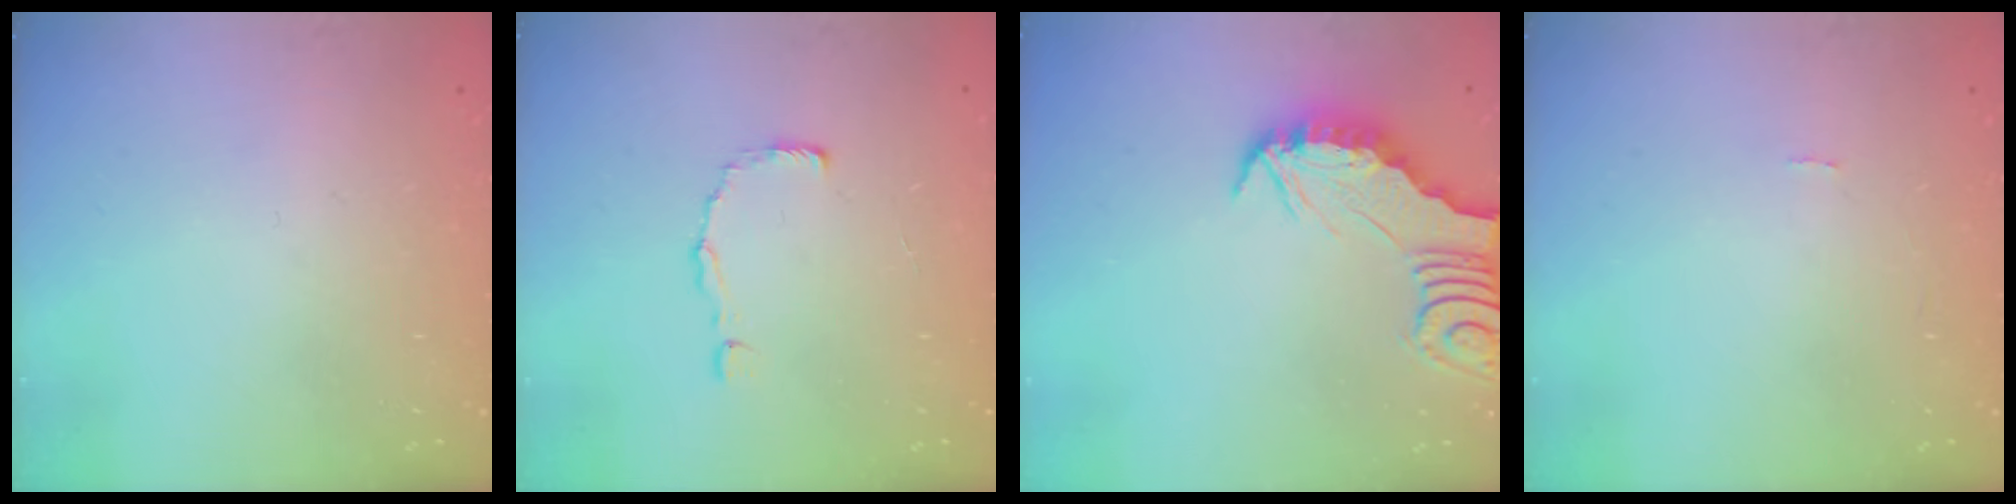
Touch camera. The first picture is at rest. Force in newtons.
{"total": 2.0, "press": 2.0, "slide": 0.1}
{"total": 2.8, "press": 2.8, "slide": 0.3}
{"total": 0.0}